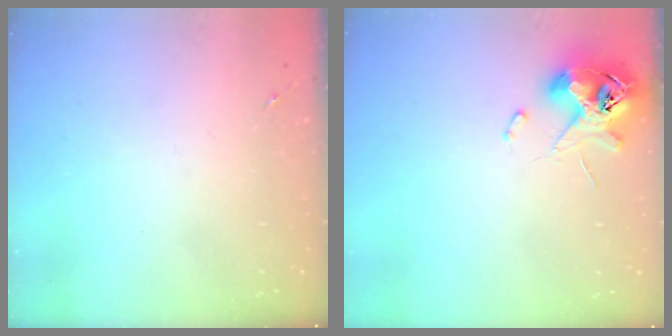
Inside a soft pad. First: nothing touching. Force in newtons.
{"total": 11.8, "press": 11.6, "slide": 1.9}